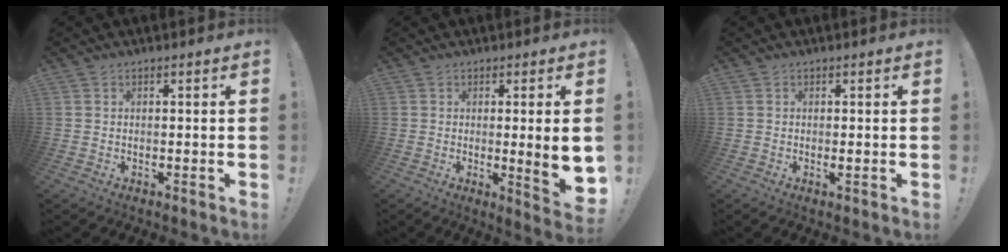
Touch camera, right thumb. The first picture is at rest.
{"total": 8.4, "force": [-0.1, -0.1, 8.4], "torque": [-0.116, -0.014, -0.001]}
{"total": 0.0}